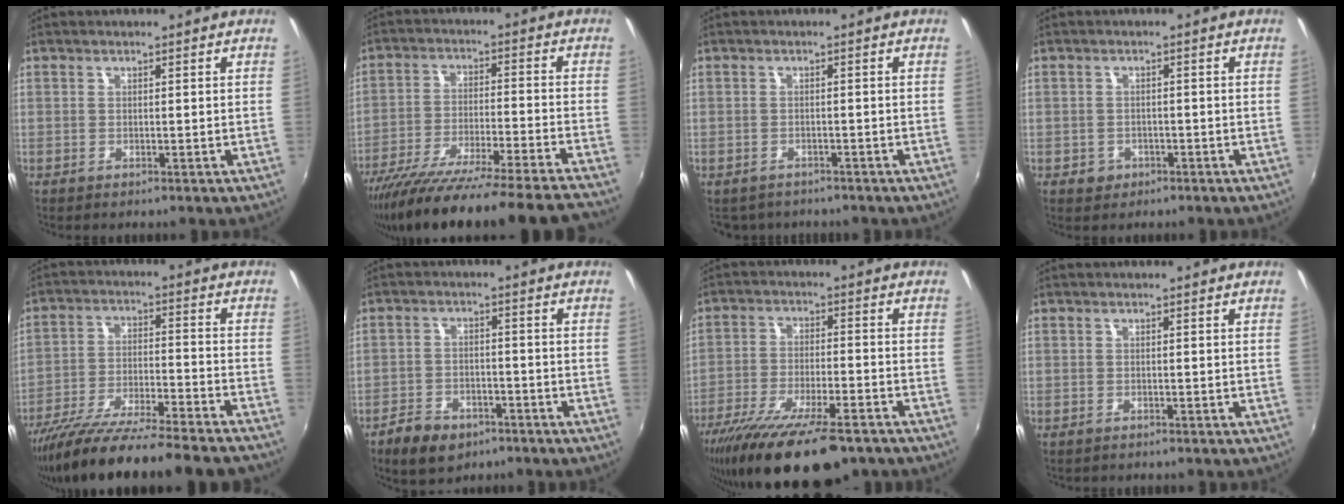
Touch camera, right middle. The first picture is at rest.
{"total": 25.6, "force": [-22.8, -1.1, 11.7], "torque": [-0.201, -0.066, -0.350]}
{"total": 3.4, "force": [-2.9, 1.7, 0.5], "torque": [-0.017, -0.012, -0.045]}
{"total": 2.9, "force": [-1.3, 2.4, 0.7], "torque": [-0.018, 0.000, -0.018]}
{"total": 24.0, "force": [-21.1, 1.8, 11.4], "torque": [-0.205, -0.060, -0.323]}
{"total": 8.3, "force": [-5.6, 4.7, 3.9], "torque": [-0.108, -0.002, -0.088]}
{"total": 20.4, "force": [-15.3, 5.3, 12.5], "torque": [-0.240, -0.054, -0.246]}
{"total": 0.7, "force": [-0.7, 0.3, 0.1], "torque": [-0.005, -0.002, -0.011]}